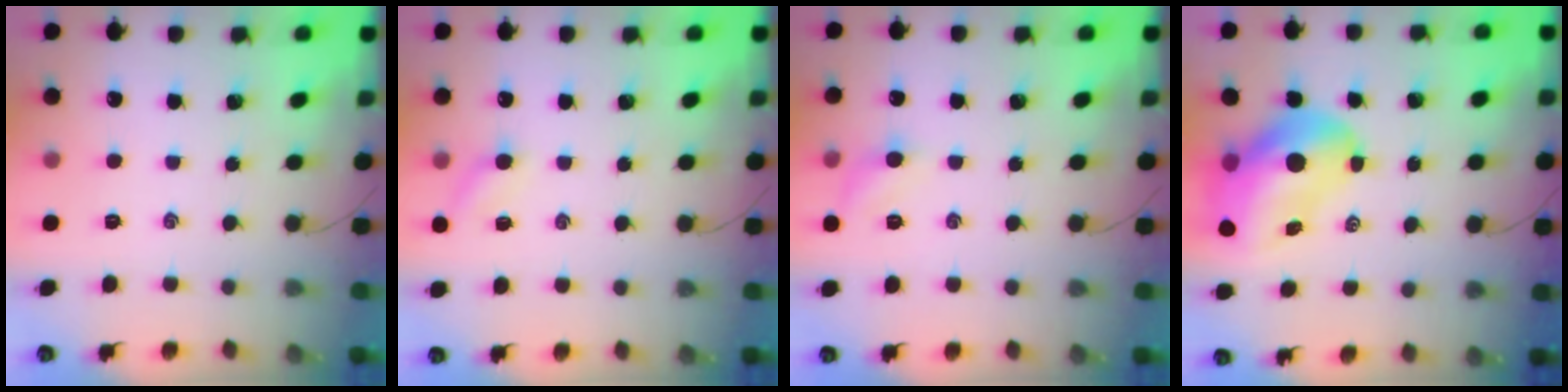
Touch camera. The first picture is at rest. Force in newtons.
{"total": 3.7, "press": 3.6, "slide": 0.9}
{"total": 5.3, "press": 4.9, "slide": 1.8}
{"total": 12.9, "press": 12.2, "slide": 4.0}